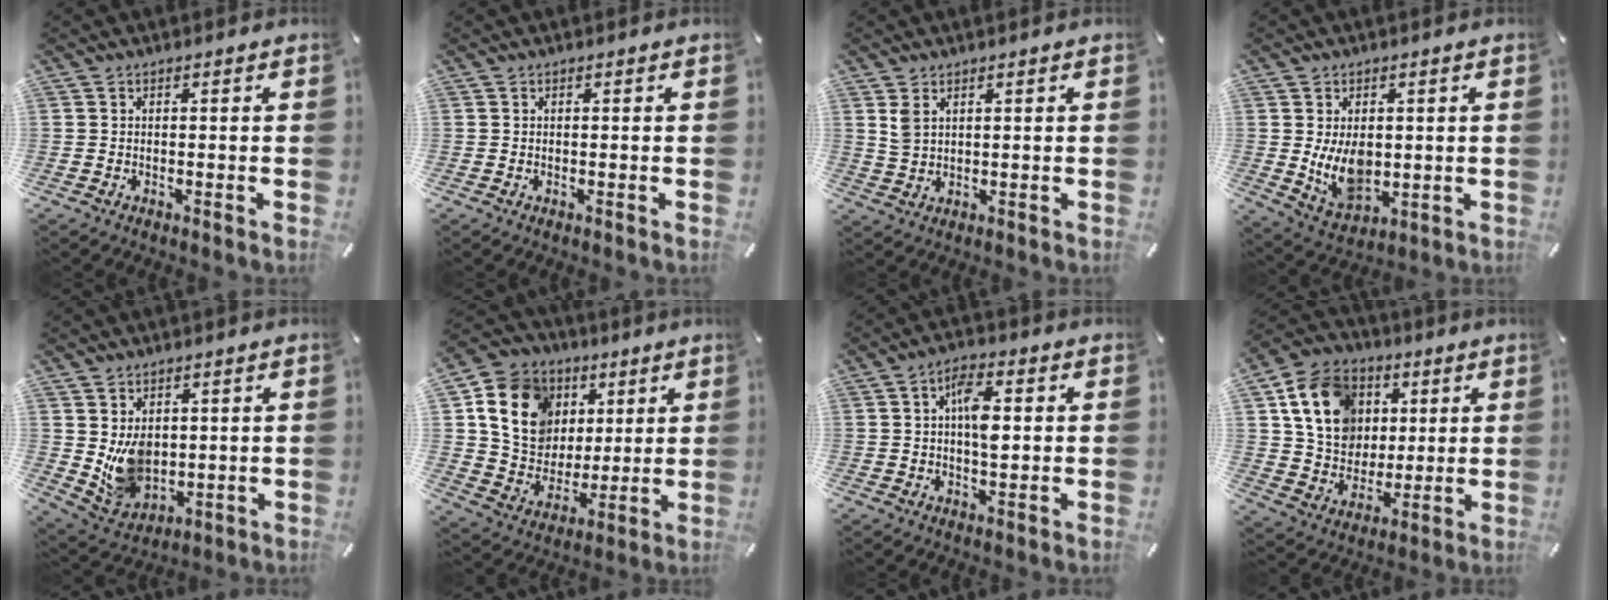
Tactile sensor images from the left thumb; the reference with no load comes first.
{"total": 0.0}
{"total": 3.3, "force": [1.9, 2.2, 1.6], "torque": [-0.037, 0.003, 0.036]}
{"total": 9.4, "force": [0.6, 6.7, 6.6], "torque": [-0.117, -0.008, 0.011]}
{"total": 8.8, "force": [2.3, 7.5, 3.9], "torque": [-0.080, -0.025, 0.046]}
{"total": 16.9, "force": [5.5, 14.5, 6.7], "torque": [-0.119, -0.010, 0.112]}
{"total": 7.0, "force": [1.1, 3.3, 6.0], "torque": [-0.101, 0.002, 0.012]}
{"total": 15.8, "force": [5.1, 13.4, 6.8], "torque": [-0.130, 0.000, 0.104]}